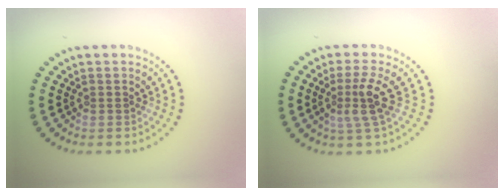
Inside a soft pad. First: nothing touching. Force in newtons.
{"total": 3.0, "press": 2.2, "slide": 2.1}